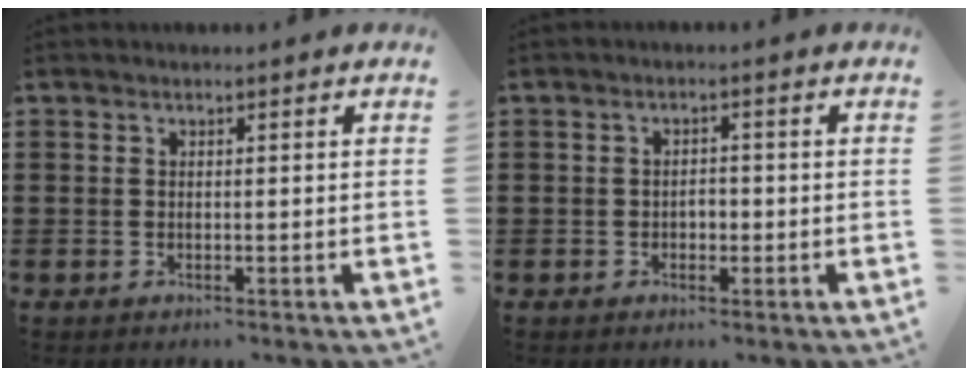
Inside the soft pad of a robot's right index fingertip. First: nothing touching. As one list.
[{"total": 1.8, "force": [-0.5, 1.1, 1.3], "torque": [-0.026, 0.003, -0.011]}]